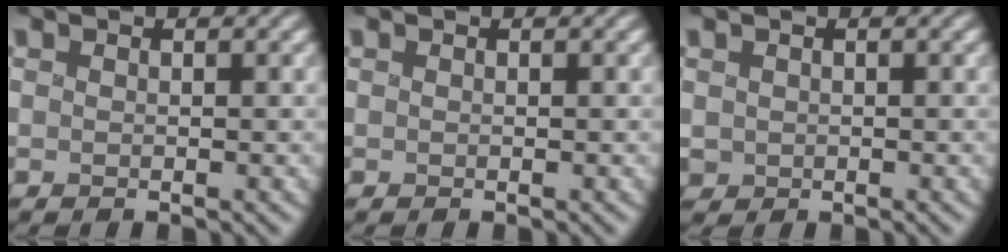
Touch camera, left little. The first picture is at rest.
{"total": 0.0}
{"total": 0.8, "force": [0.2, 0.8, 0.2], "torque": [-0.002, -0.002, 0.006]}